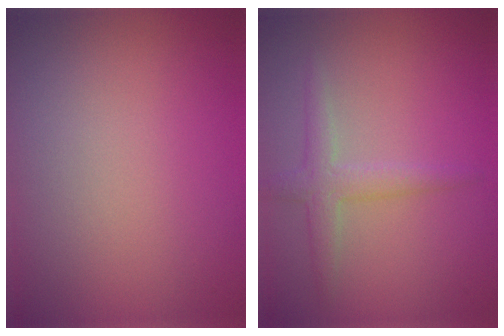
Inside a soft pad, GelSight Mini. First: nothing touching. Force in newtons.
{"total": 2.4, "press": 2.4, "slide": 0.0}